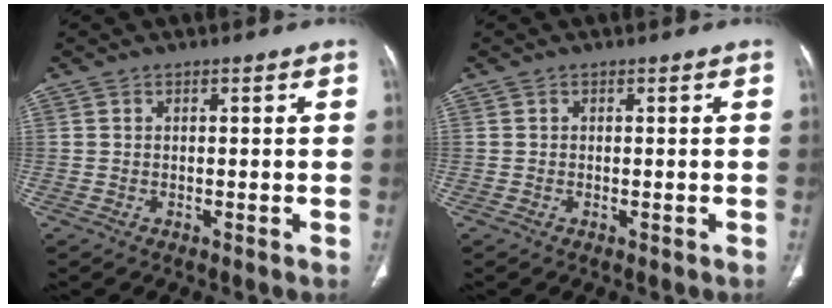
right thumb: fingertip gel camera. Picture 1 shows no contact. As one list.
[{"total": 0.0}]